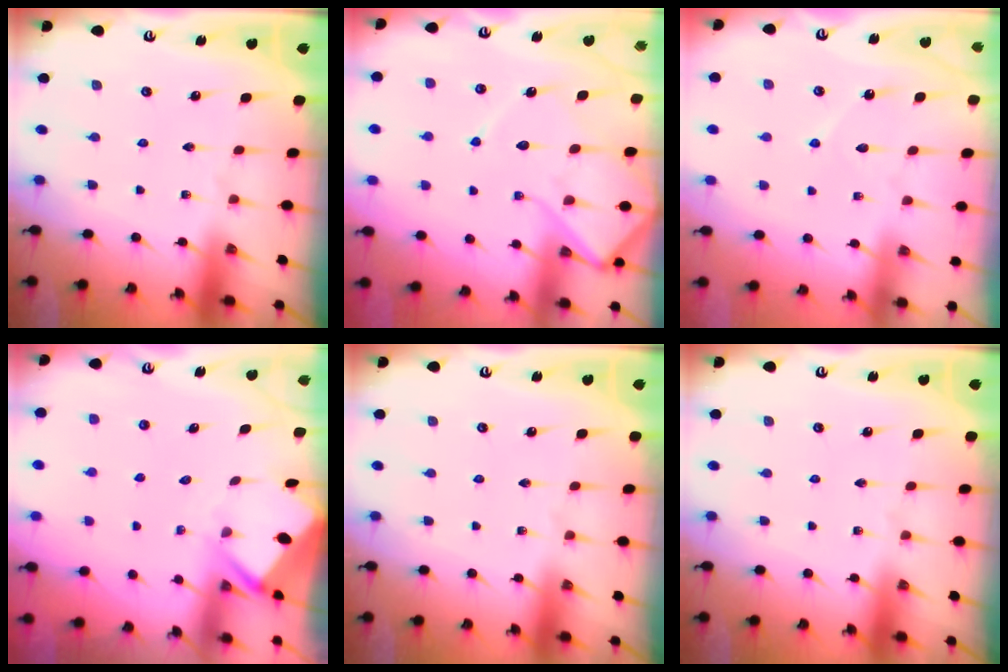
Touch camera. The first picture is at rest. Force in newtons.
{"total": 11.4, "press": 11.3, "slide": 1.1}
{"total": 4.0, "press": 3.9, "slide": 0.5}
{"total": 2.3, "press": 2.3, "slide": 0.2}
{"total": 0.0}
{"total": 0.0}